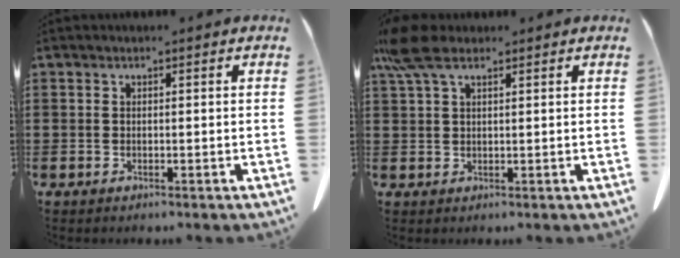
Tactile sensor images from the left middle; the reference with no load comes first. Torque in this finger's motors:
{"motor_torque": [0.11, 0.23, 0.19, 0.07]}